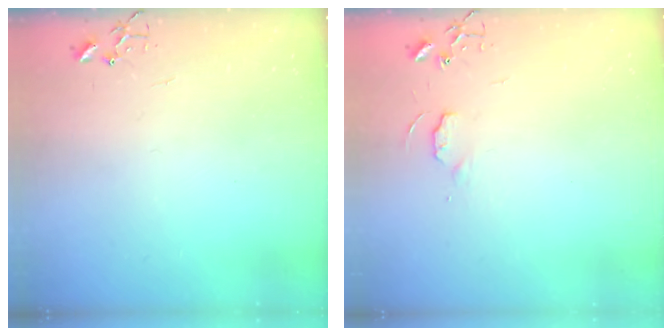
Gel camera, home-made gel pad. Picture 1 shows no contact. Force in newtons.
{"total": 3.8, "press": 3.7, "slide": 0.5}